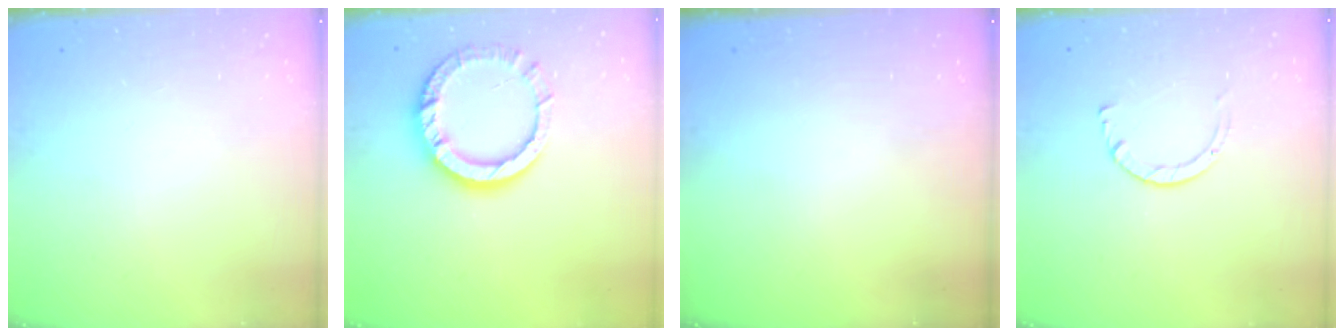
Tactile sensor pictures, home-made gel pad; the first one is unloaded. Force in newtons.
{"total": 12.3, "press": 12.2, "slide": 1.3}
{"total": 0.0}
{"total": 2.9, "press": 2.9, "slide": 0.2}